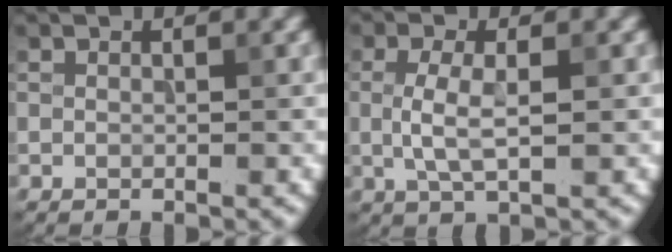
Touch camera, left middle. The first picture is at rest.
{"total": 3.2, "force": [0.0, 1.0, 3.1], "torque": [-0.068, -0.001, -0.001]}